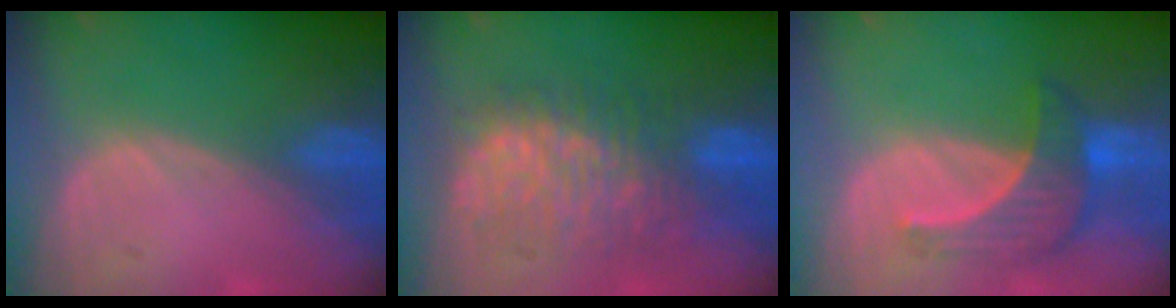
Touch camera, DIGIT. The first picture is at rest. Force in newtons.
{"total": 10.1, "press": 10.0, "slide": 1.1}
{"total": 7.3, "press": 6.8, "slide": 2.5}